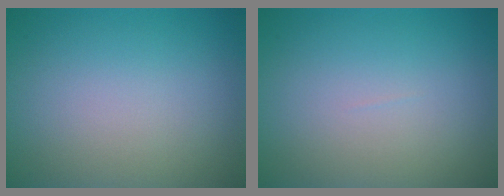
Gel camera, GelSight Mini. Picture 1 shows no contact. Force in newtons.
{"total": 0.0}